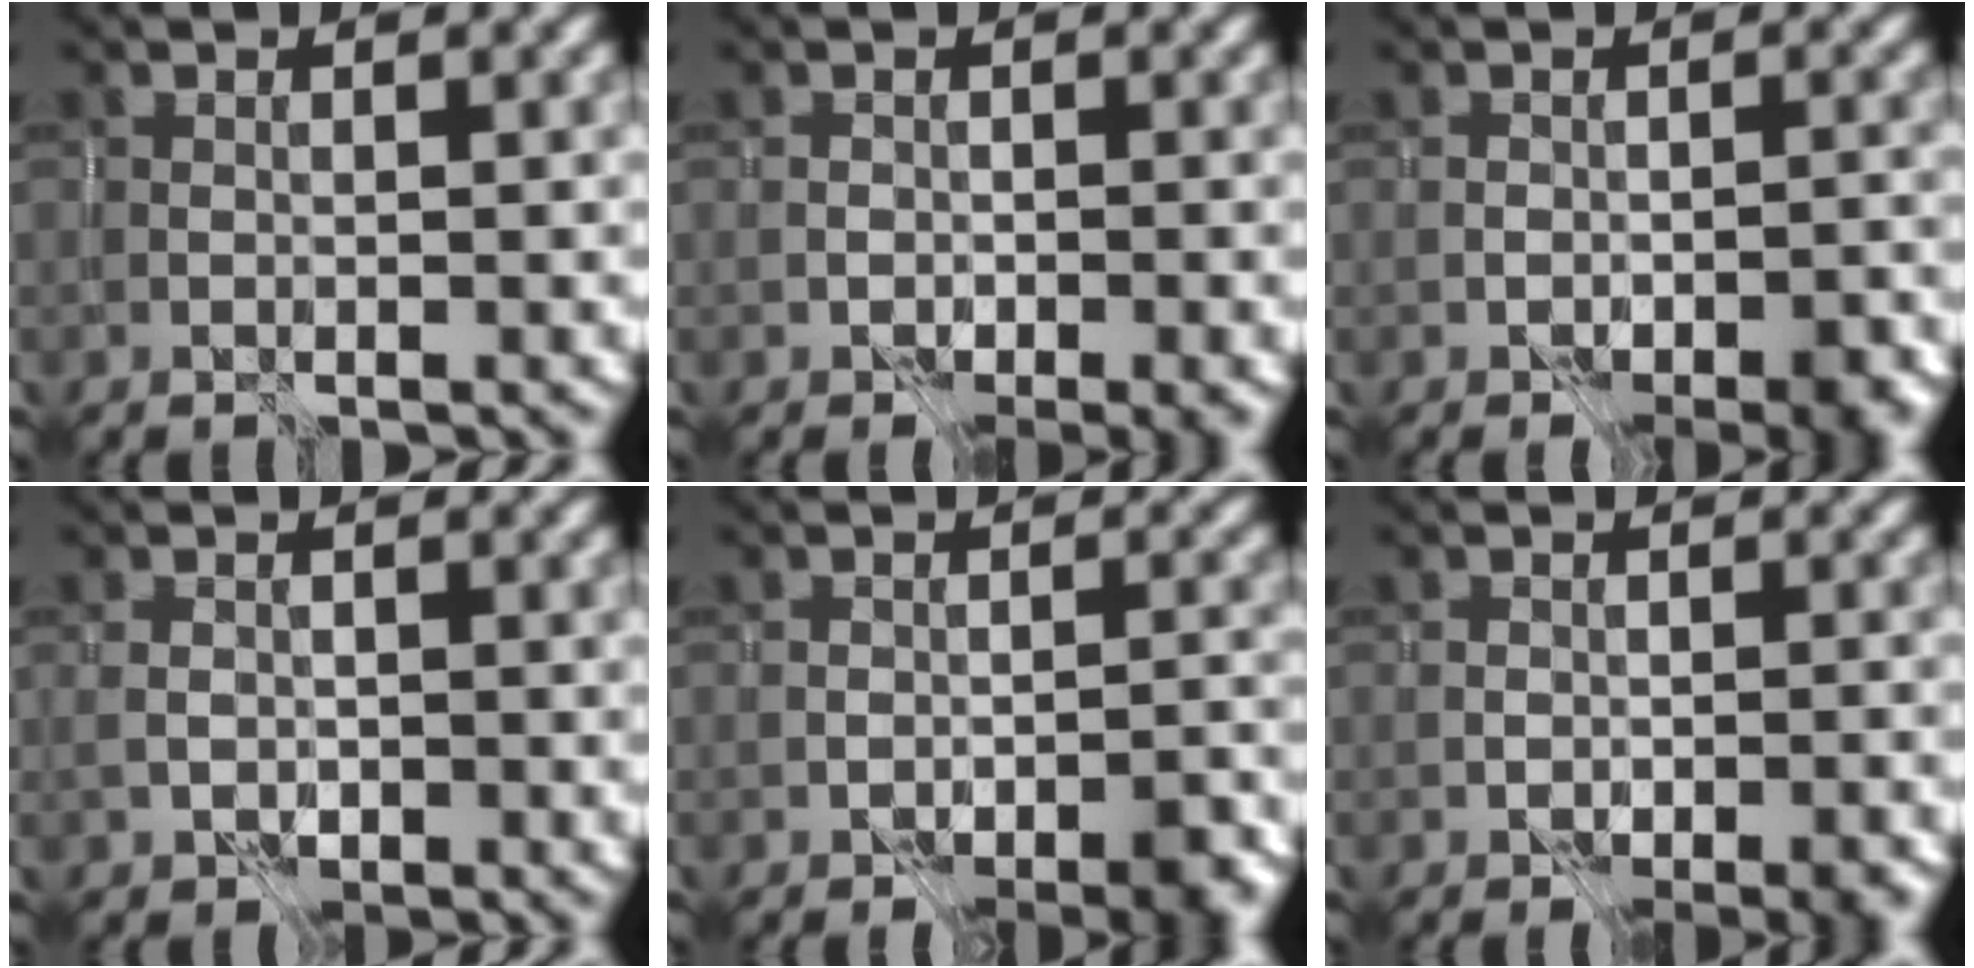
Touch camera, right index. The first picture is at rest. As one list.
[{"total": 2.1, "force": [-1.1, 1.1, 1.4], "torque": [-0.025, -0.010, -0.012]}, {"total": 4.2, "force": [-2.6, 2.0, 2.6], "torque": [-0.033, -0.006, -0.032]}, {"total": 1.2, "force": [-0.3, 0.9, 0.7], "torque": [-0.019, -0.003, 0.000]}, {"total": 4.1, "force": [-2.8, 1.6, 2.5], "torque": [-0.033, -0.002, -0.037]}, {"total": 2.9, "force": [-1.9, 1.4, 1.7], "torque": [-0.020, -0.007, -0.021]}]